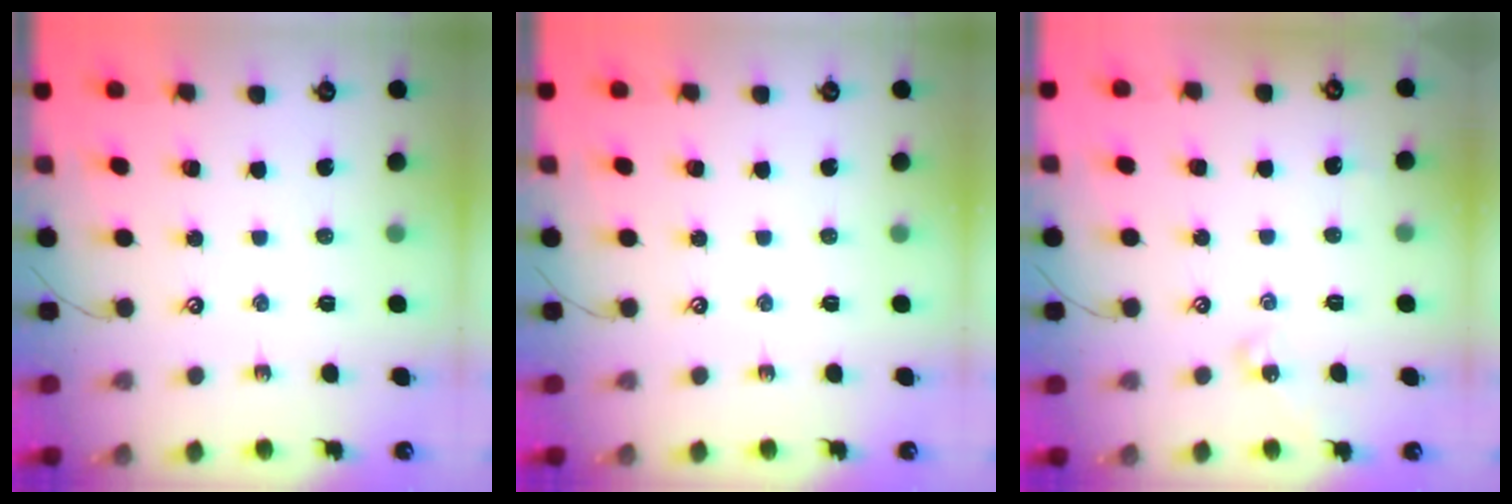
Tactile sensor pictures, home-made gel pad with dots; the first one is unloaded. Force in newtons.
{"total": 0.0}
{"total": 5.6, "press": 5.5, "slide": 0.7}